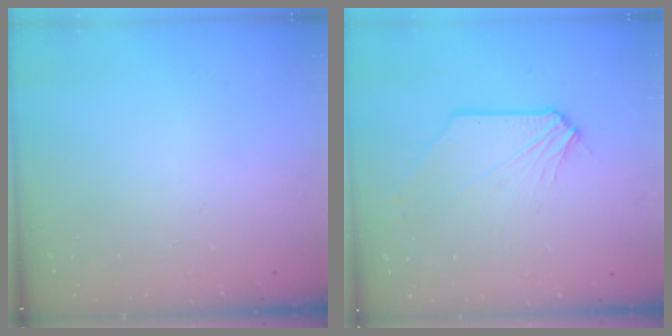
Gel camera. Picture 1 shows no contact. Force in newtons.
{"total": 3.1, "press": 3.1, "slide": 0.4}